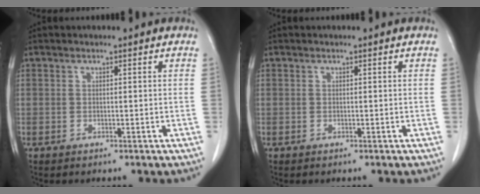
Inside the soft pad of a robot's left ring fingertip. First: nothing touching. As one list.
[{"total": 0.0}]